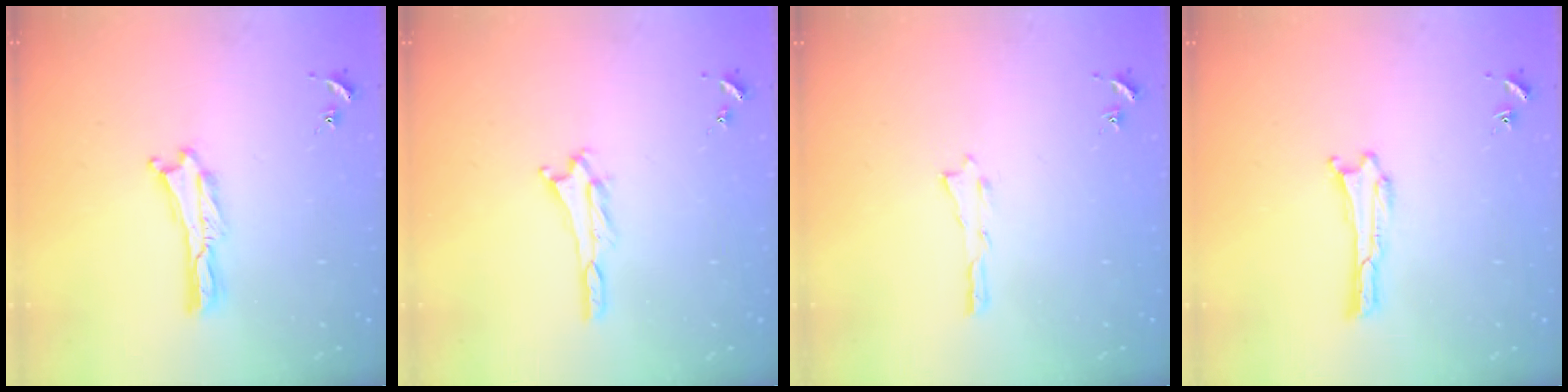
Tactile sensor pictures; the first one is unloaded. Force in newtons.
{"total": 1.8, "press": 1.8, "slide": 0.1}
{"total": 0.0}
{"total": 0.0}